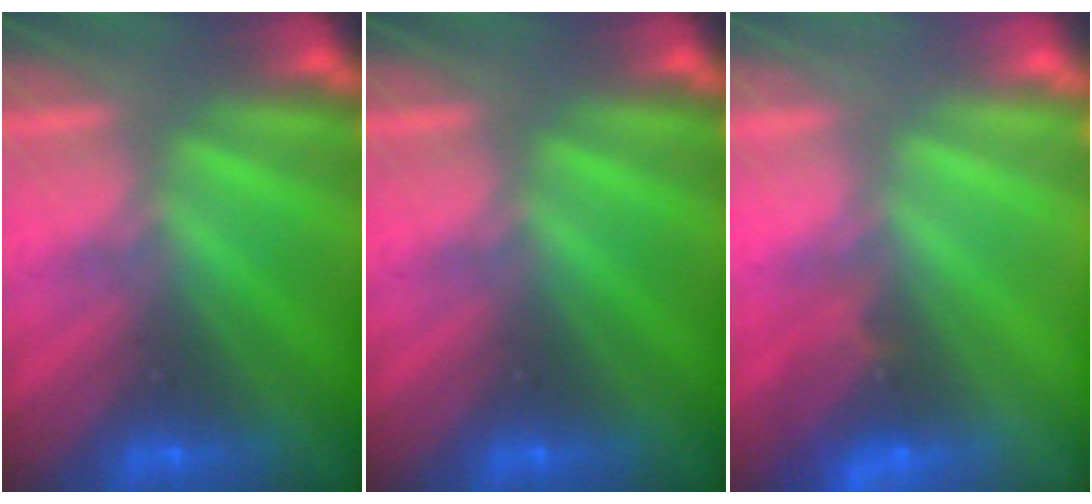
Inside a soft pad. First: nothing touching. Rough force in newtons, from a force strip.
{"total": 0.0}
{"total": 2.6}